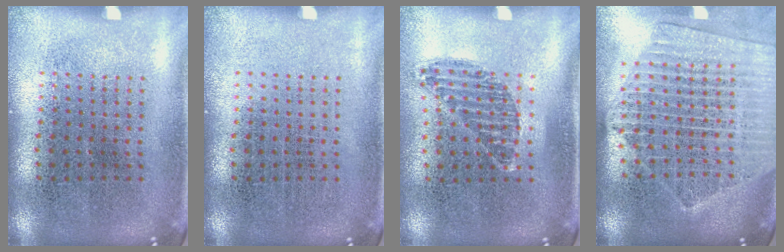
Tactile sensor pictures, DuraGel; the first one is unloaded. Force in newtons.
{"total": 0.0}
{"total": 1.0, "press": 0.9, "slide": 0.5}
{"total": 2.2, "press": 1.9, "slide": 1.1}